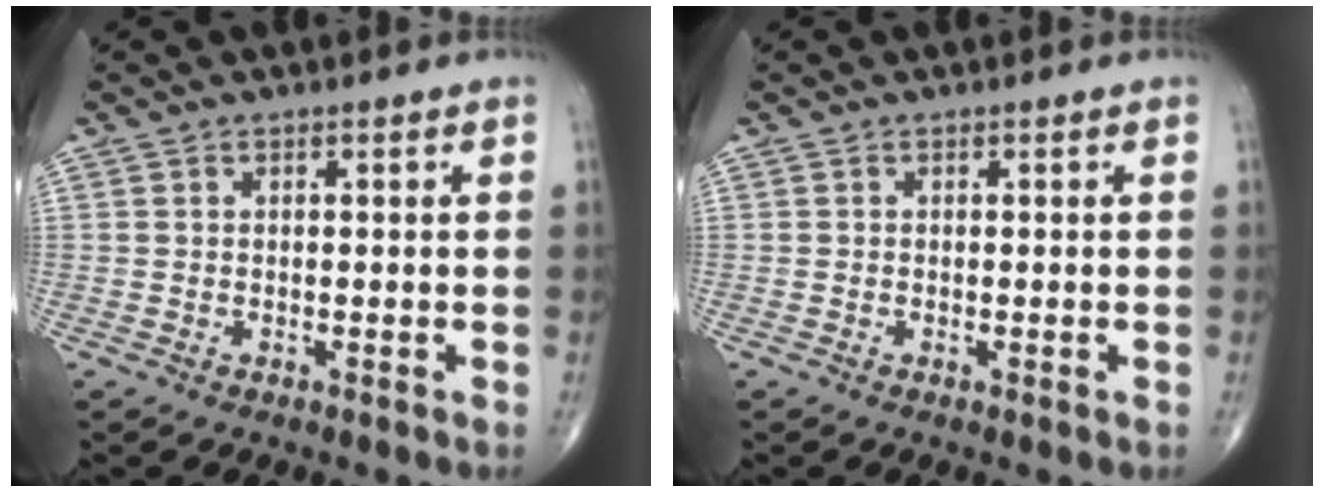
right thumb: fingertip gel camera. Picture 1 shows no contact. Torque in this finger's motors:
{"motor_torque": [0.06, -0.06, 0.23, -0.11, 0.04]}